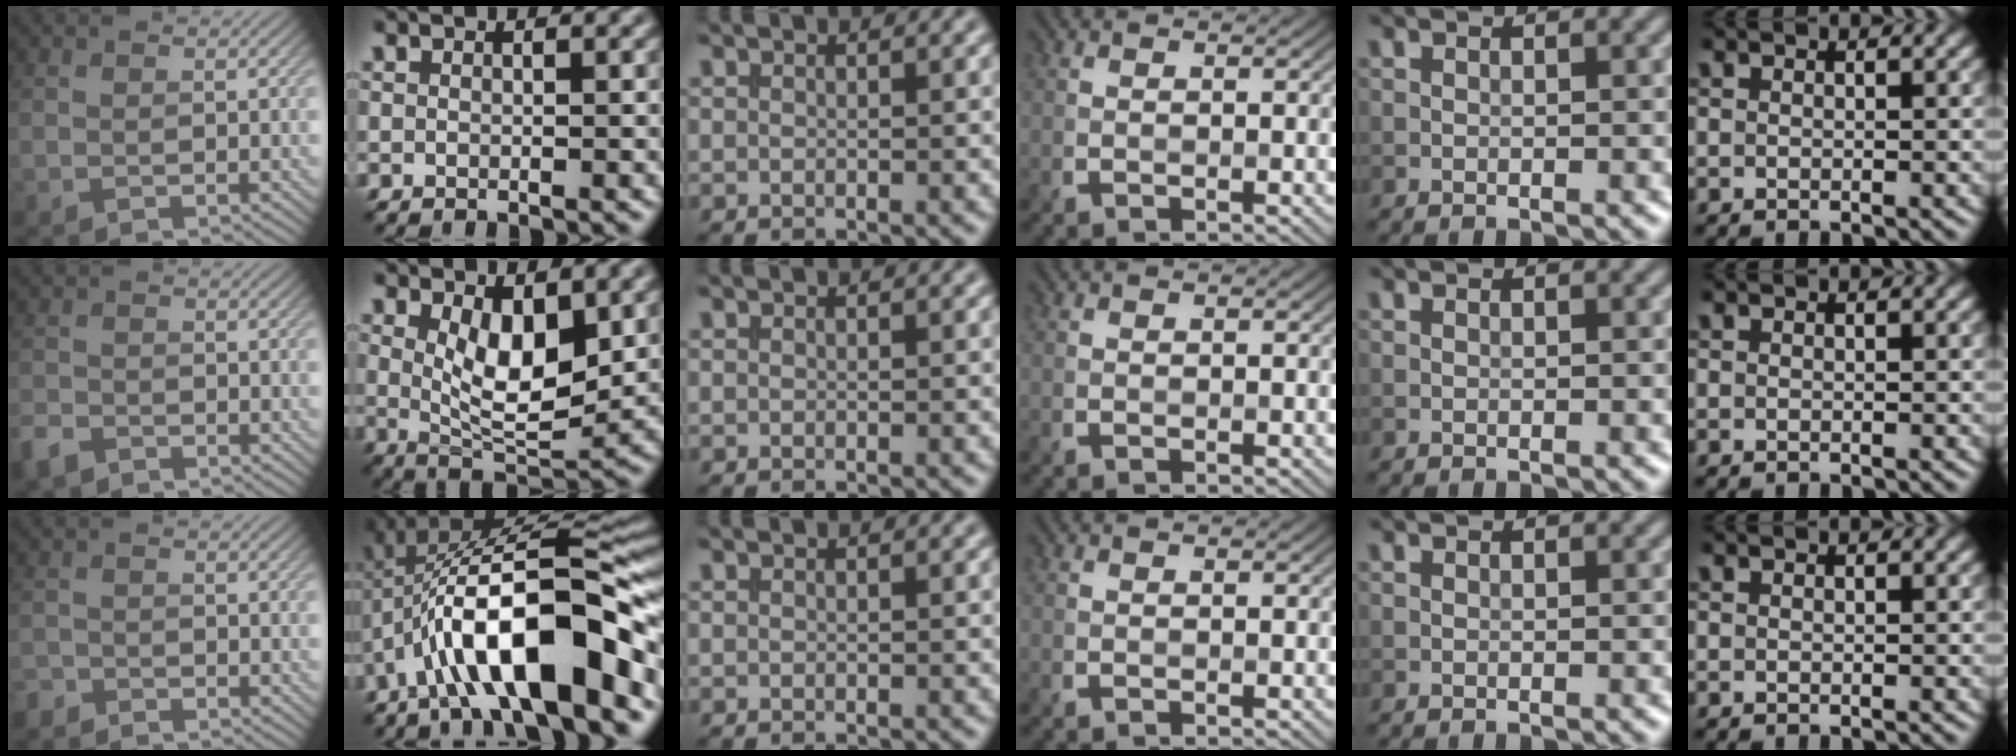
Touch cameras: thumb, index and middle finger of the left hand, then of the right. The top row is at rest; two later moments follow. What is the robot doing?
{"motion": "insert", "object": "coin"}